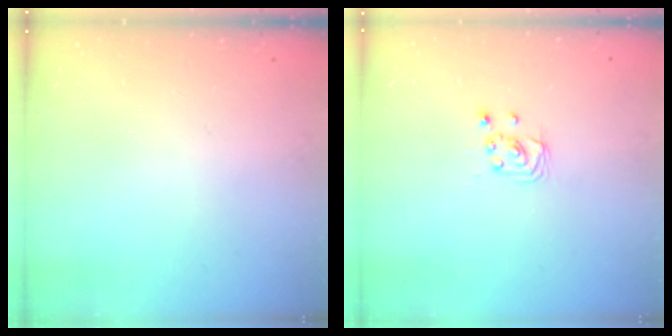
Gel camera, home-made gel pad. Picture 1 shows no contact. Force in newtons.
{"total": 2.4, "press": 2.4, "slide": 0.2}